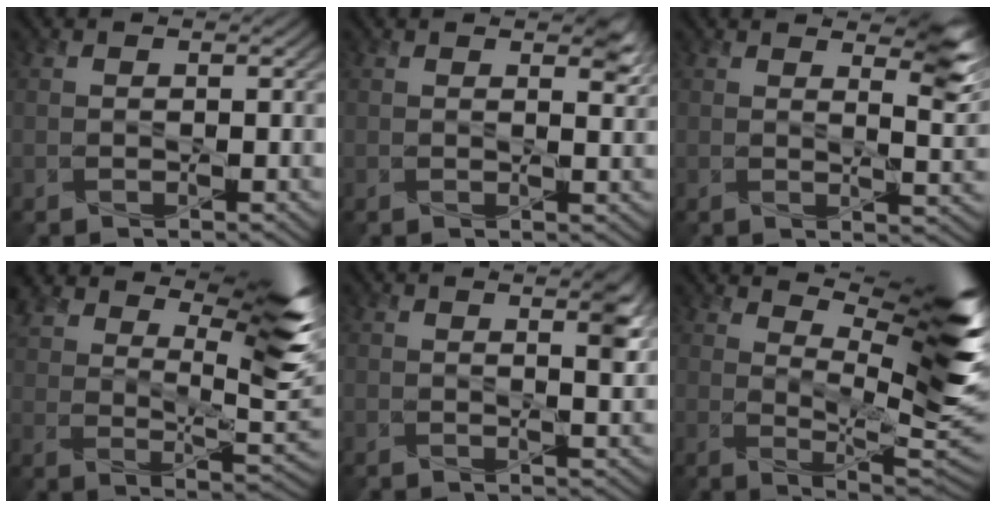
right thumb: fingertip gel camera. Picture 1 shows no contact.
{"total": 2.2, "force": [1.5, 0.6, 1.5], "torque": [-0.022, -0.008, 0.027]}
{"total": 5.4, "force": [3.6, 1.4, 3.8], "torque": [-0.058, -0.003, 0.060]}
{"total": 15.4, "force": [9.8, 5.3, 10.6], "torque": [-0.213, 0.014, 0.169]}
{"total": 2.9, "force": [1.5, 0.7, 2.4], "torque": [-0.041, -0.002, 0.024]}
{"total": 12.7, "force": [6.2, 3.3, 10.6], "torque": [-0.170, 0.002, 0.105]}